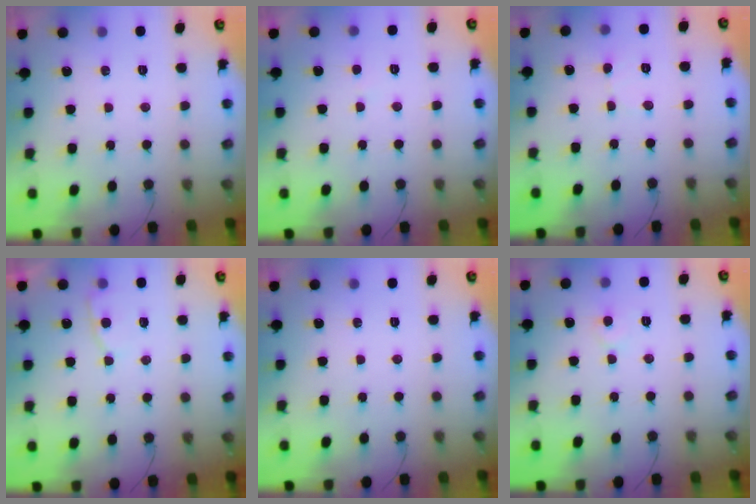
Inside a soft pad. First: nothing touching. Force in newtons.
{"total": 1.3, "press": 1.3, "slide": 0.1}
{"total": 2.2, "press": 2.2, "slide": 0.2}
{"total": 3.9, "press": 3.9, "slide": 0.4}
{"total": 0.0}
{"total": 5.6, "press": 5.6, "slide": 0.4}